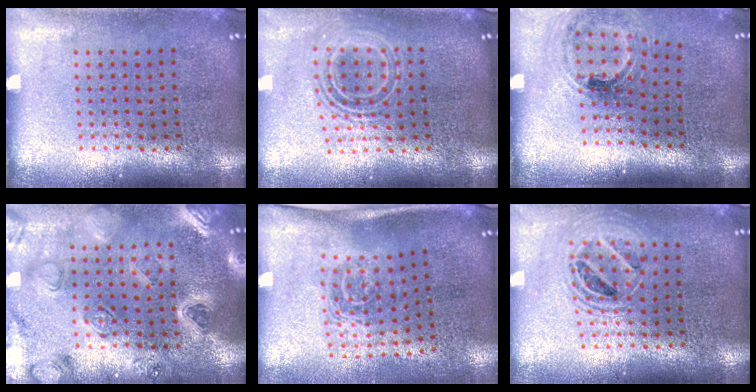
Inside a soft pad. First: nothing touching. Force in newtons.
{"total": 1.8, "press": 1.4, "slide": 1.1}
{"total": 1.1, "press": 1.1, "slide": 0.3}
{"total": 2.3, "press": 2.2, "slide": 0.4}
{"total": 1.7, "press": 1.1, "slide": 1.3}
{"total": 1.5, "press": 1.3, "slide": 0.7}